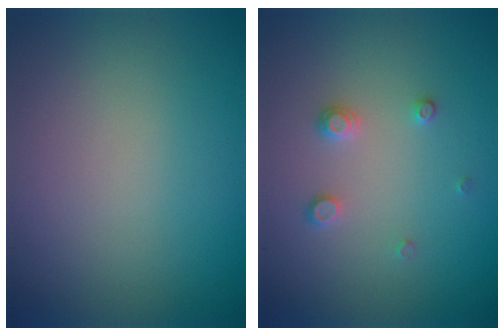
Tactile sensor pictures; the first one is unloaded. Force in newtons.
{"total": 1.5, "press": 1.5, "slide": 0.2}